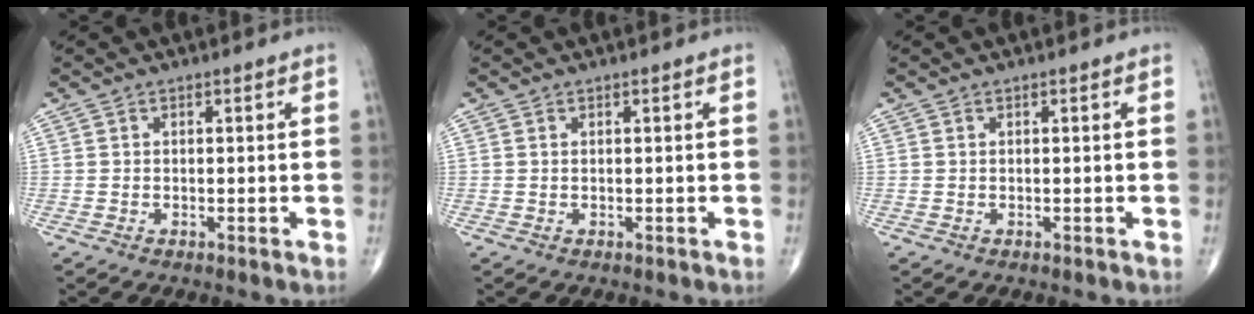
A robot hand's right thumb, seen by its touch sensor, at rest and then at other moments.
{"total": 0.0}
{"total": 0.0}